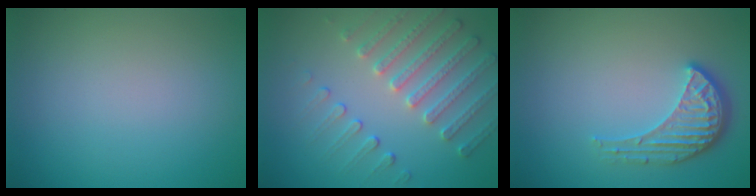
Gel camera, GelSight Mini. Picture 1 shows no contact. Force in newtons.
{"total": 3.8, "press": 3.6, "slide": 1.2}
{"total": 3.5, "press": 2.8, "slide": 2.1}